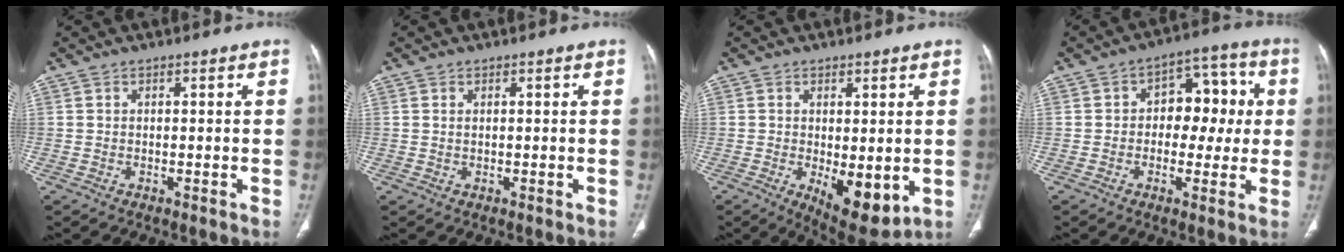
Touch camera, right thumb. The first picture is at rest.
{"total": 0.6, "force": [0.3, 0.3, 0.5], "torque": [-0.014, 0.004, 0.008]}
{"total": 9.9, "force": [-1.7, 4.3, 8.7], "torque": [-0.115, -0.025, -0.013]}
{"total": 11.0, "force": [0.7, 7.3, 8.1], "torque": [-0.058, 0.032, 0.006]}